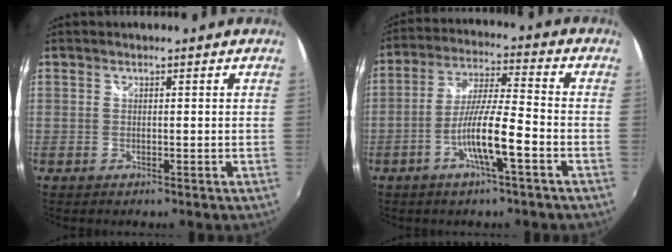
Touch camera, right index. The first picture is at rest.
{"total": 9.8, "force": [-4.3, 0.5, 8.8], "torque": [-0.174, 0.000, -0.080]}